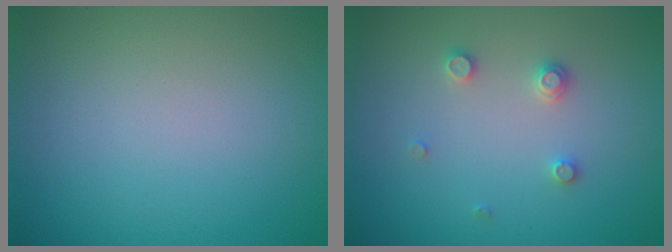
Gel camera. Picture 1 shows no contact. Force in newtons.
{"total": 1.5, "press": 1.5, "slide": 0.2}